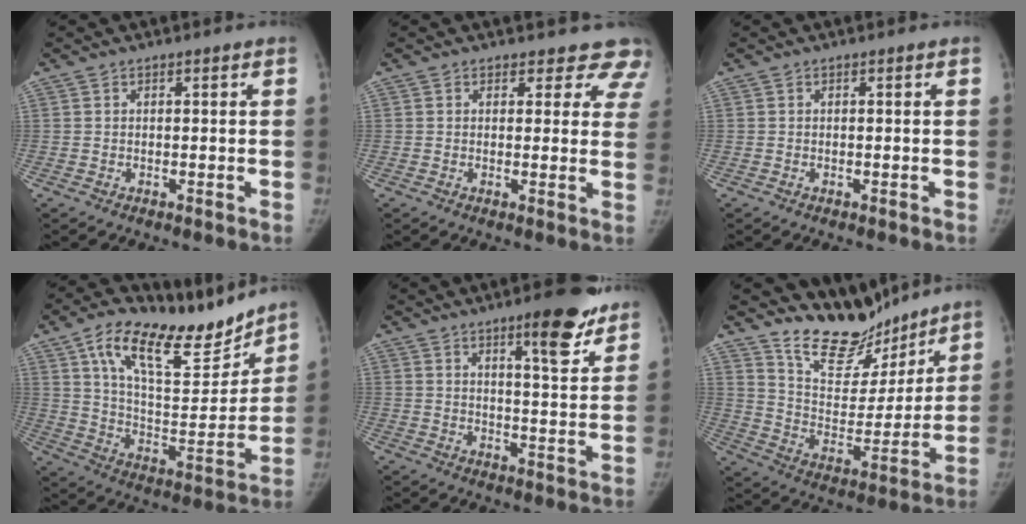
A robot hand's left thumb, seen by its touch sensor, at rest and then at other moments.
{"total": 8.4, "force": [7.4, 4.0, 0.3], "torque": [0.061, -0.031, 0.049]}
{"total": 0.0}
{"total": 20.8, "force": [14.9, 8.0, 12.1], "torque": [-0.147, -0.071, 0.253]}
{"total": 11.2, "force": [7.5, 2.6, 7.9], "torque": [-0.083, -0.045, 0.103]}
{"total": 16.4, "force": [14.6, 6.3, 4.2], "torque": [-0.008, -0.110, 0.252]}